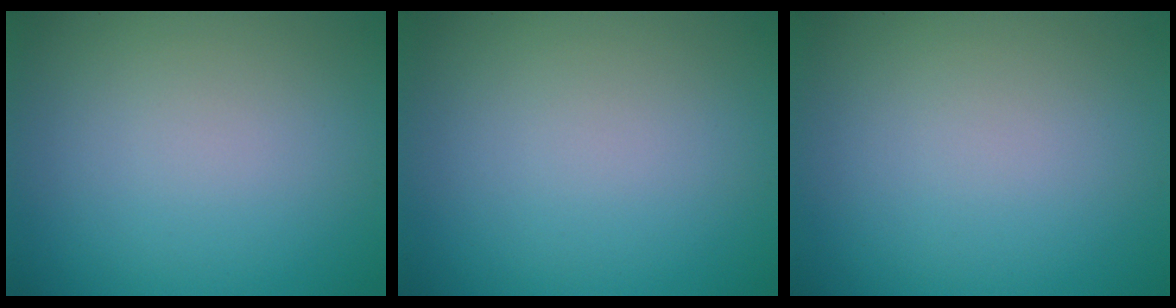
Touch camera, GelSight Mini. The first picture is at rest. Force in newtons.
{"total": 0.0}
{"total": 0.0}